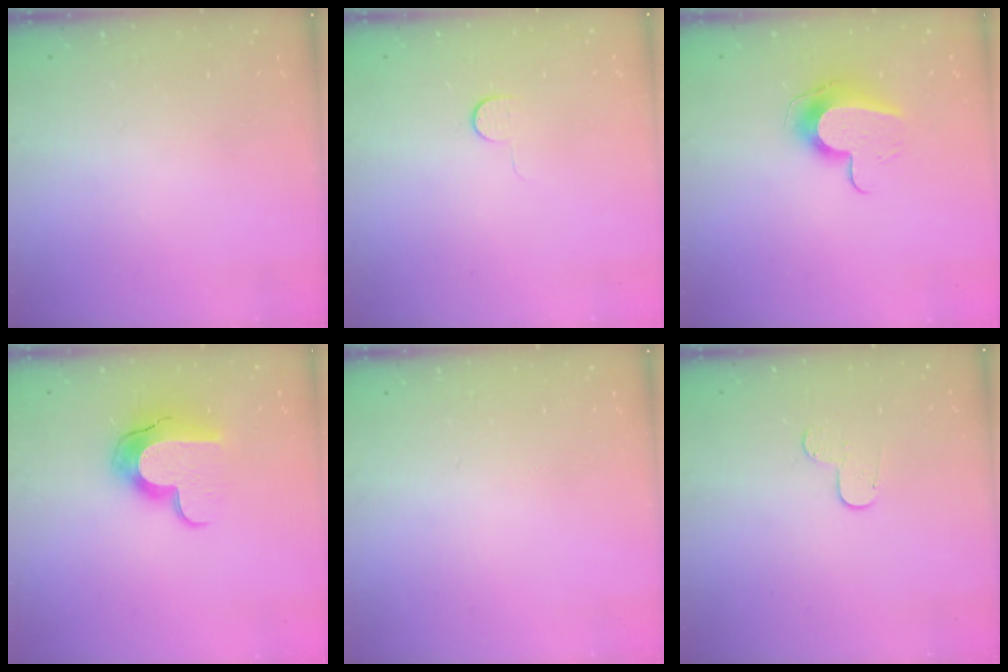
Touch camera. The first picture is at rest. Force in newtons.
{"total": 5.0, "press": 5.0, "slide": 0.5}
{"total": 10.5, "press": 10.5, "slide": 0.1}
{"total": 12.5, "press": 12.5, "slide": 0.7}
{"total": 0.0}
{"total": 4.5, "press": 4.5, "slide": 0.4}